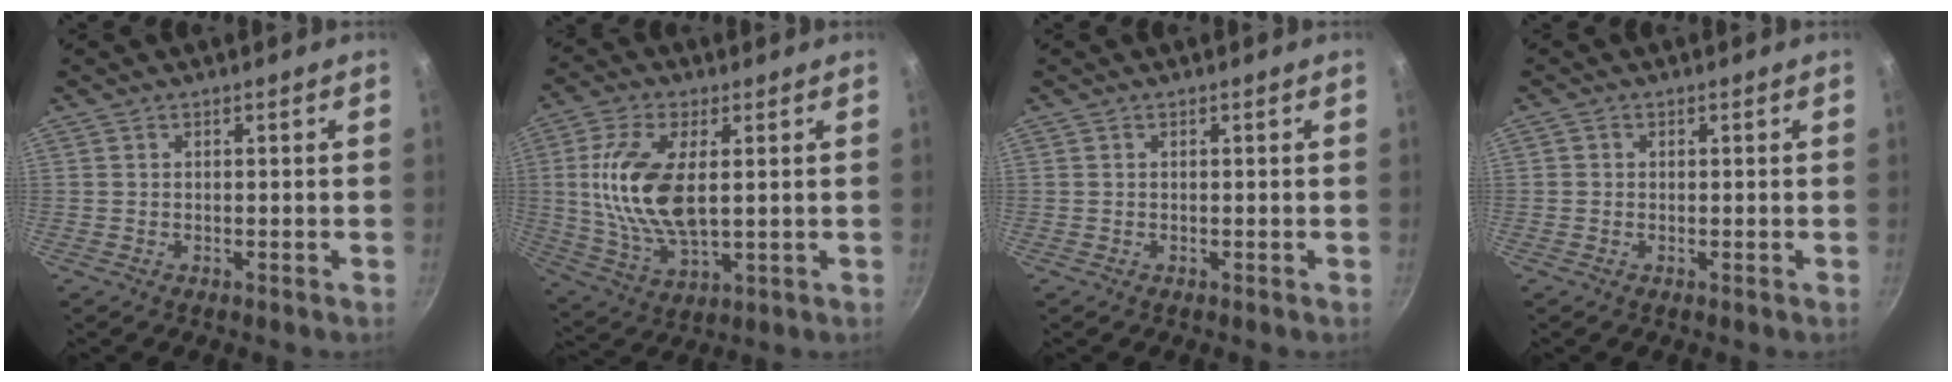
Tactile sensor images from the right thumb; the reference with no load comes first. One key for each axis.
{"total": 15.1, "fx": 2.1, "fy": 7.3, "fz": 13.0, "tx": -0.256, "ty": -0.006, "tz": 0.043}
{"total": 0.0}
{"total": 0.7, "fx": 0.0, "fy": 0.7, "fz": 0.2, "tx": 0.000, "ty": 0.002, "tz": -0.003}